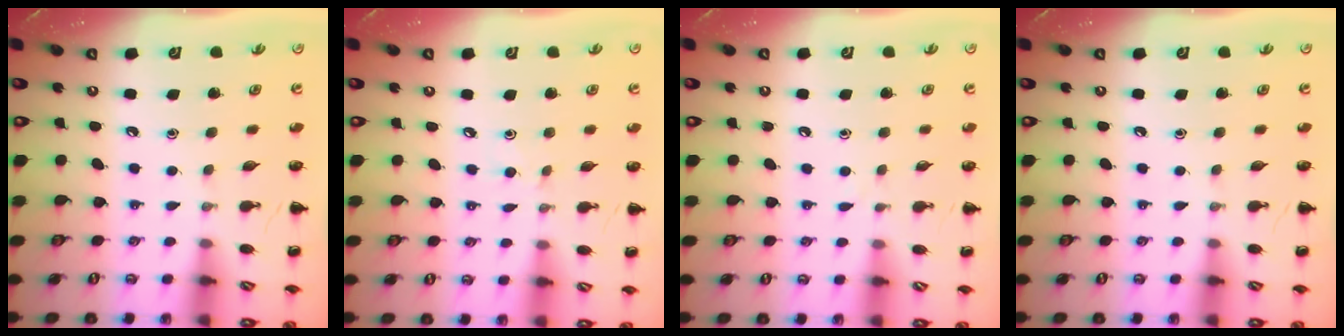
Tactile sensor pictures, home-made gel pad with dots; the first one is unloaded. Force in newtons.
{"total": 3.8, "press": 3.6, "slide": 1.2}
{"total": 2.8, "press": 2.6, "slide": 1.0}
{"total": 0.0}